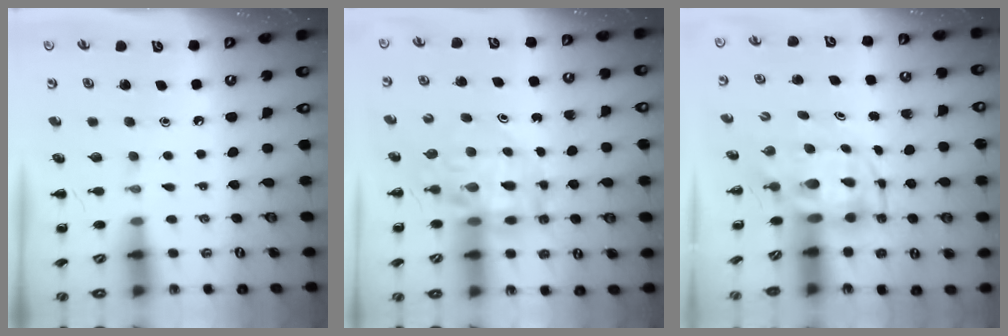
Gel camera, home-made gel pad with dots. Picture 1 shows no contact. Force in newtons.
{"total": 13.0, "press": 12.4, "slide": 3.8}
{"total": 3.6, "press": 3.5, "slide": 1.0}